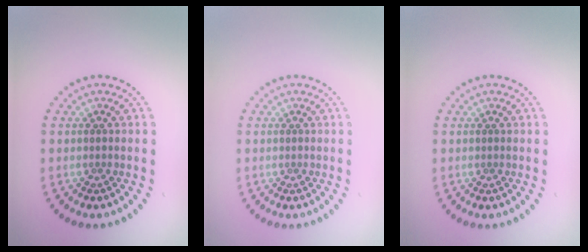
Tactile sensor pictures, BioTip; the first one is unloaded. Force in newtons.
{"total": 0.0}
{"total": 0.0}